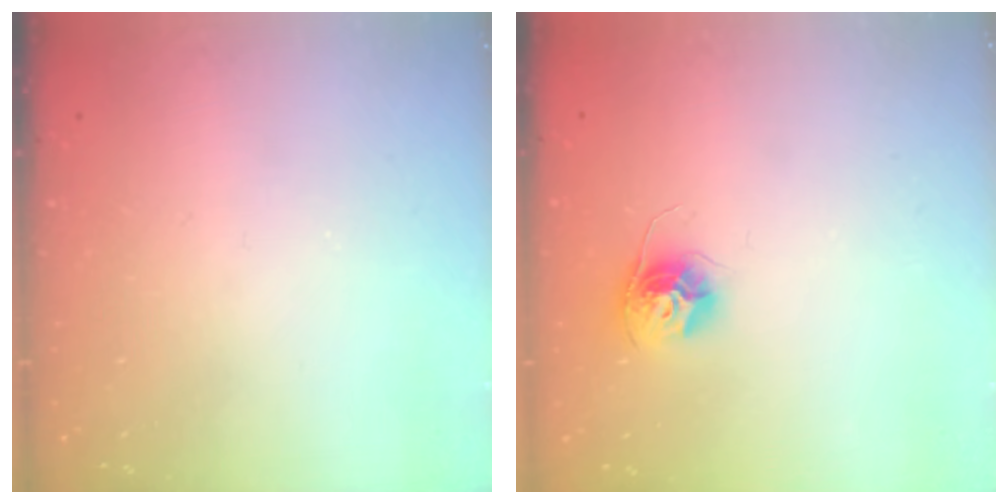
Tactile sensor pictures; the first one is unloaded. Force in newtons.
{"total": 10.8, "press": 10.8, "slide": 0.8}